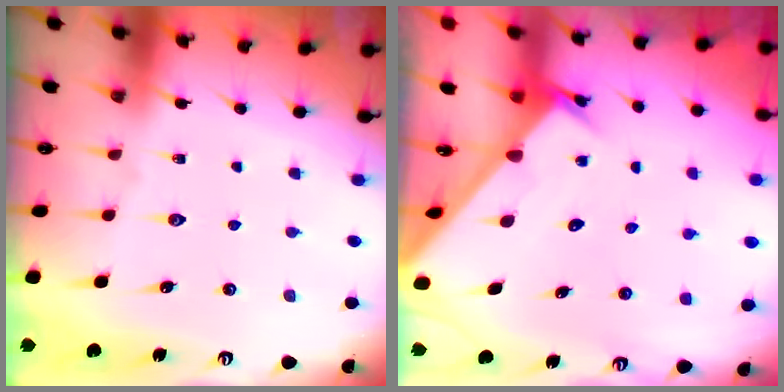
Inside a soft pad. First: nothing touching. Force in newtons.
{"total": 2.4, "press": 2.4, "slide": 0.2}